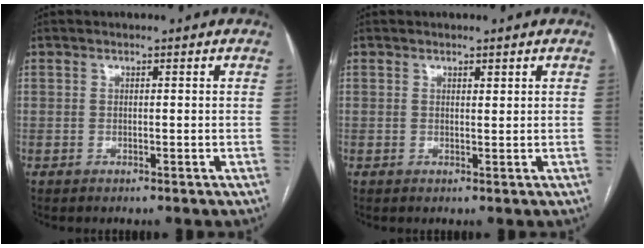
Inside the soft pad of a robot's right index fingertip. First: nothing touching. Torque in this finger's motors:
{"motor_torque": [-0.08, 0.30, -0.03, 0.00]}